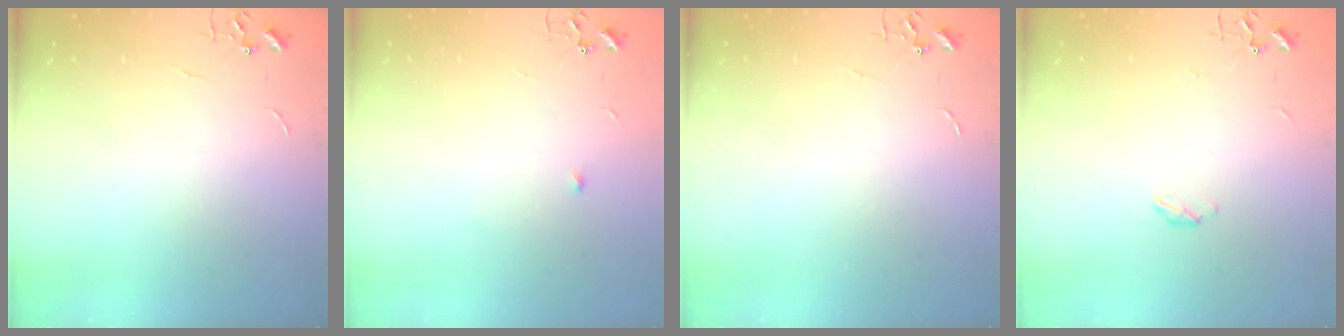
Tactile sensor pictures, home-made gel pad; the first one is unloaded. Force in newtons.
{"total": 3.8, "press": 3.7, "slide": 0.9}
{"total": 0.0}
{"total": 3.7, "press": 3.7, "slide": 0.5}